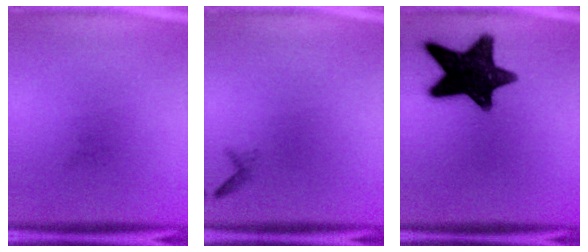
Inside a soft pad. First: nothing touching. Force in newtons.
{"total": 0.6}
{"total": 16.4}